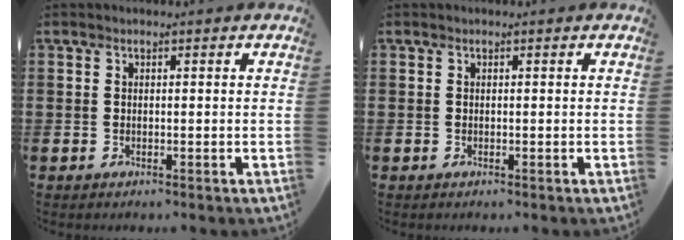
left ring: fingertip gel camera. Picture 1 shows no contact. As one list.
[{"total": 0.0}]